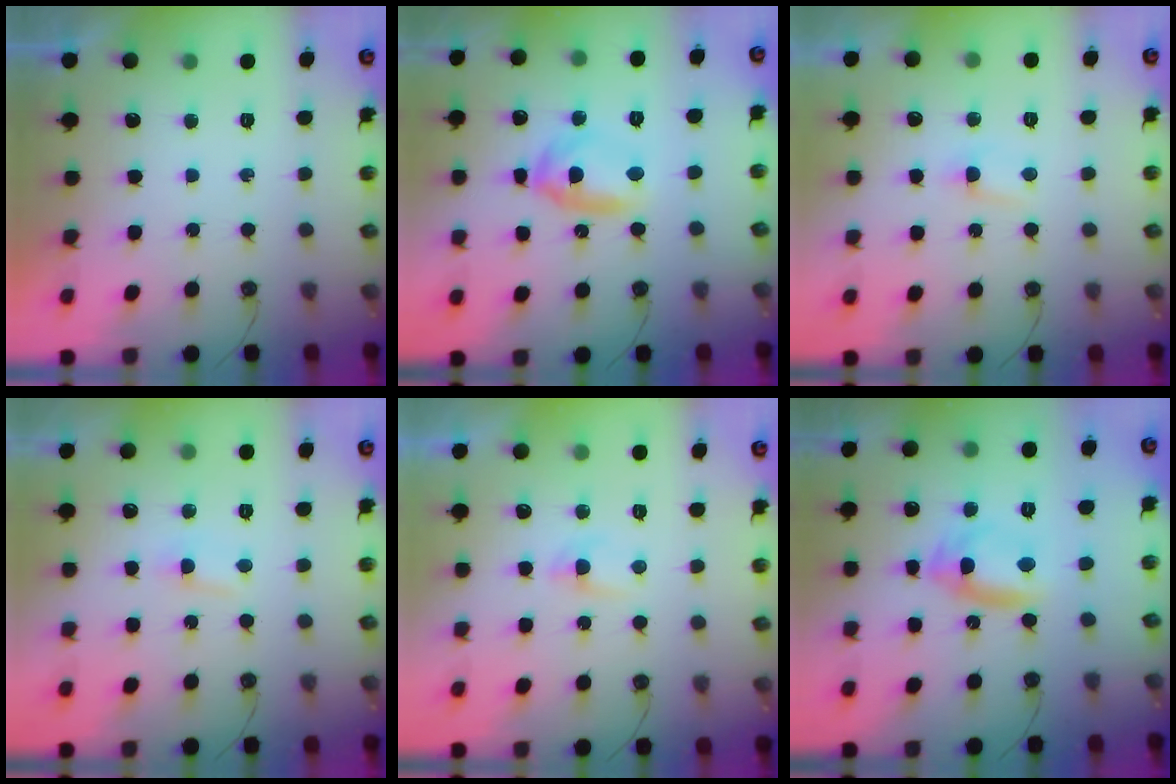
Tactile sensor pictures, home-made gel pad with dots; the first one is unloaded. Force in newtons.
{"total": 9.6, "press": 9.5, "slide": 0.7}
{"total": 2.6, "press": 2.6, "slide": 0.3}
{"total": 2.8, "press": 2.7, "slide": 0.6}
{"total": 2.5, "press": 2.5, "slide": 0.4}
{"total": 11.2, "press": 9.5, "slide": 5.8}